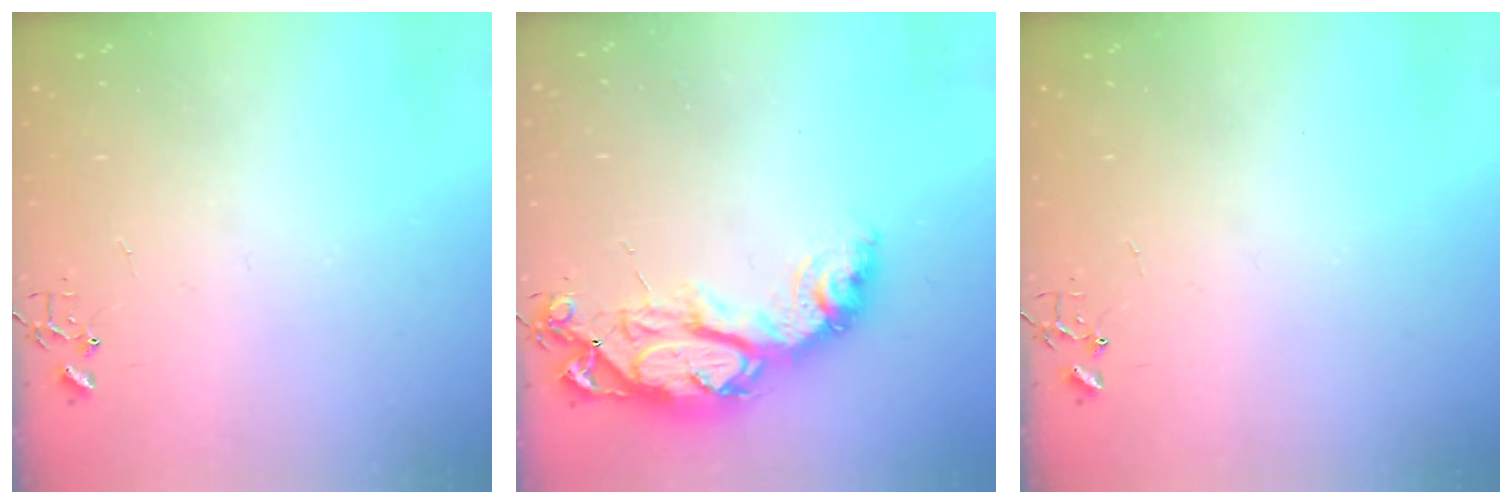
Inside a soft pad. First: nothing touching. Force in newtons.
{"total": 18.0, "press": 17.9, "slide": 1.7}
{"total": 0.0}